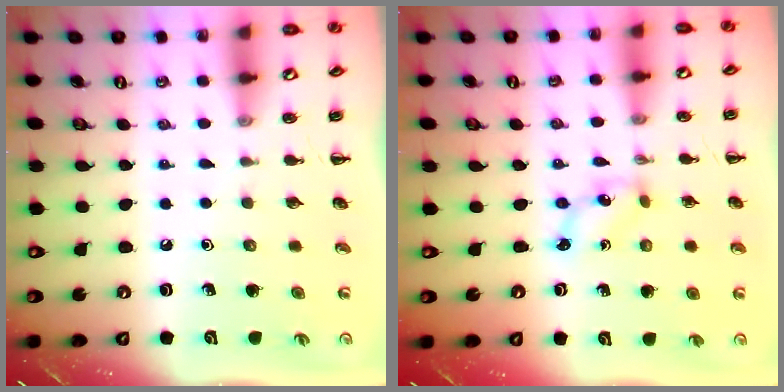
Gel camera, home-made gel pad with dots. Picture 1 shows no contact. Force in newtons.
{"total": 1.6, "press": 1.5, "slide": 0.3}